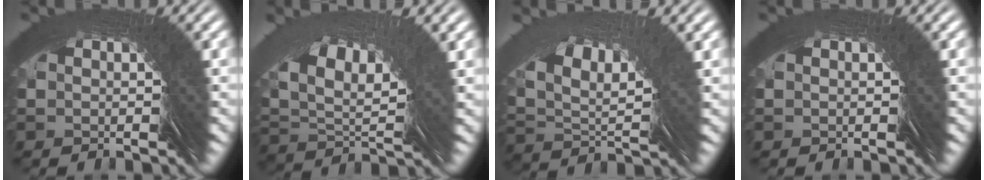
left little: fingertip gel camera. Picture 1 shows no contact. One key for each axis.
{"total": 4.4, "fx": 3.7, "fy": 0.4, "fz": 2.3, "tx": -0.049, "ty": 0.030, "tz": 0.051}
{"total": 4.8, "fx": 4.4, "fy": -0.5, "fz": 1.9, "tx": -0.037, "ty": 0.043, "tz": 0.056}
{"total": 0.0}